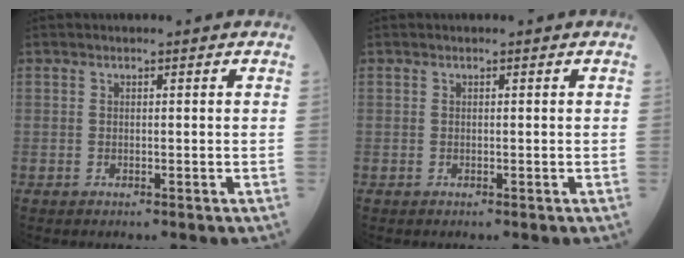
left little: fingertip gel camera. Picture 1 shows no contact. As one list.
[{"total": 0.0}]